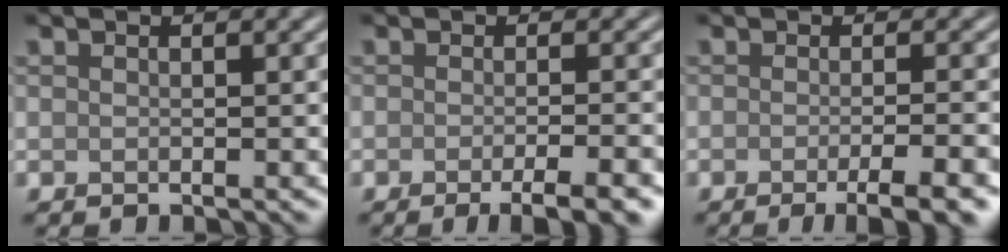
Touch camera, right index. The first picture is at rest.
{"total": 4.6, "force": [-2.3, 1.1, 3.8], "torque": [-0.039, -0.001, -0.031]}
{"total": 5.1, "force": [-2.4, 1.2, 4.3], "torque": [-0.049, -0.005, -0.031]}